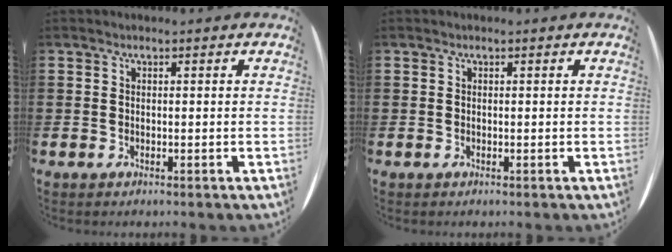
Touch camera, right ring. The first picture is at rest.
{"total": 0.0}